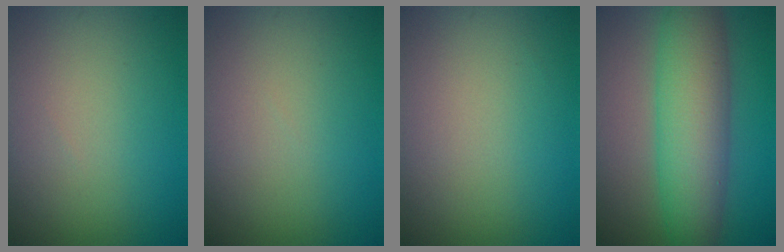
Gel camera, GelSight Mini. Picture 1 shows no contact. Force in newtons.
{"total": 0.0}
{"total": 0.0}
{"total": 8.2, "press": 8.2, "slide": 0.3}